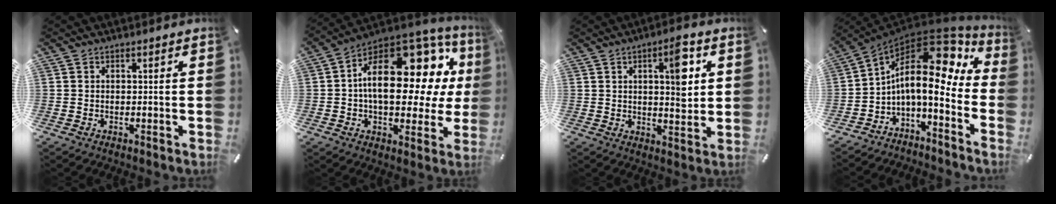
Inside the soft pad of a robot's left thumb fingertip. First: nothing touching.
{"total": 23.5, "force": [5.0, 13.6, 18.5], "torque": [-0.273, -0.034, 0.091]}
{"total": 10.2, "force": [3.5, 3.9, 8.7], "torque": [-0.108, -0.019, 0.048]}
{"total": 15.9, "force": [3.7, 7.4, 13.6], "torque": [-0.236, -0.051, 0.061]}